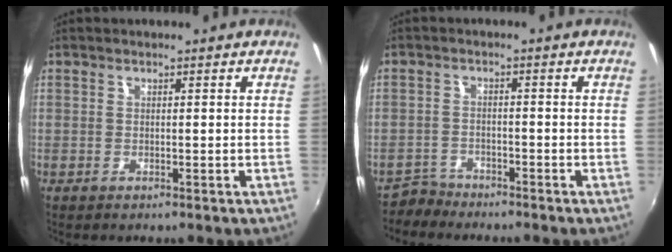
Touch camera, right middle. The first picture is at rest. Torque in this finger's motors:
{"motor_torque": [-0.28, -0.28, -0.03, -0.04]}